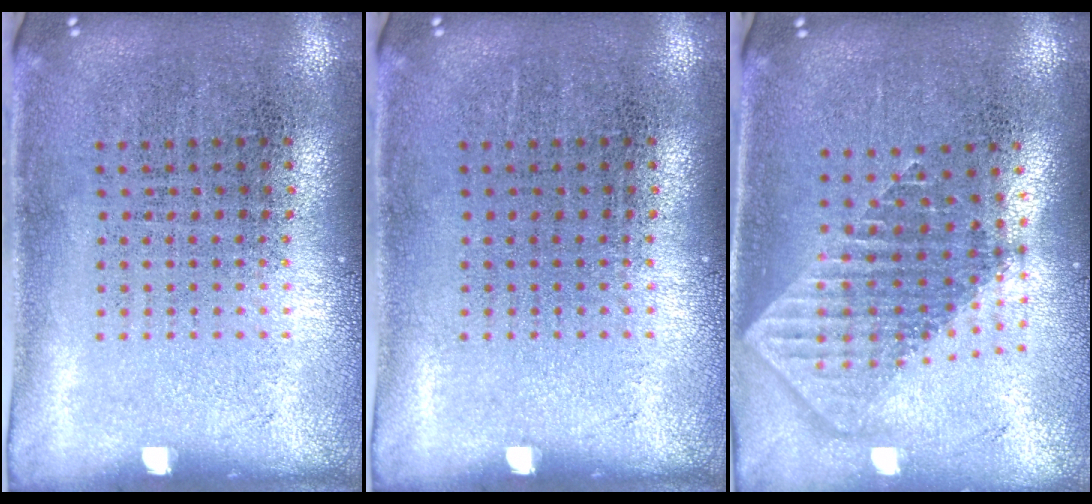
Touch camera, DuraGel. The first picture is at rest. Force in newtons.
{"total": 0.0}
{"total": 1.8, "press": 1.4, "slide": 1.2}